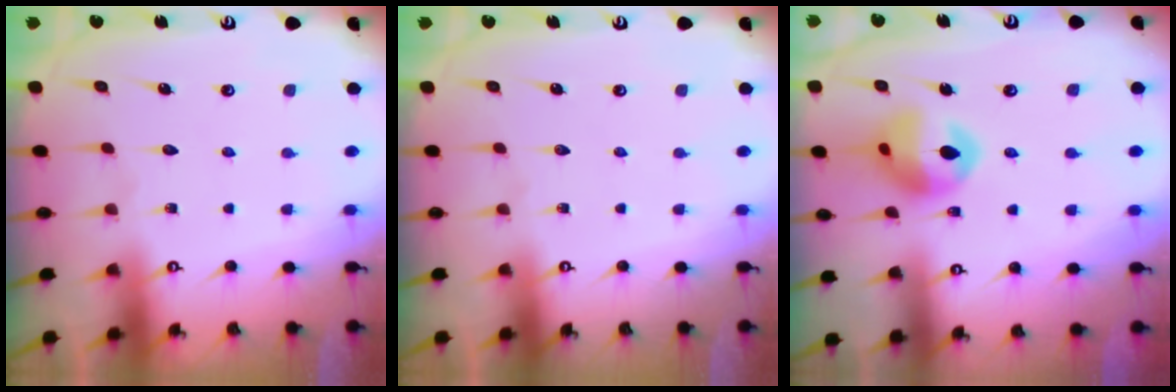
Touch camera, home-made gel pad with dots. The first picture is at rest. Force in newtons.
{"total": 0.0}
{"total": 13.5, "press": 13.4, "slide": 1.4}